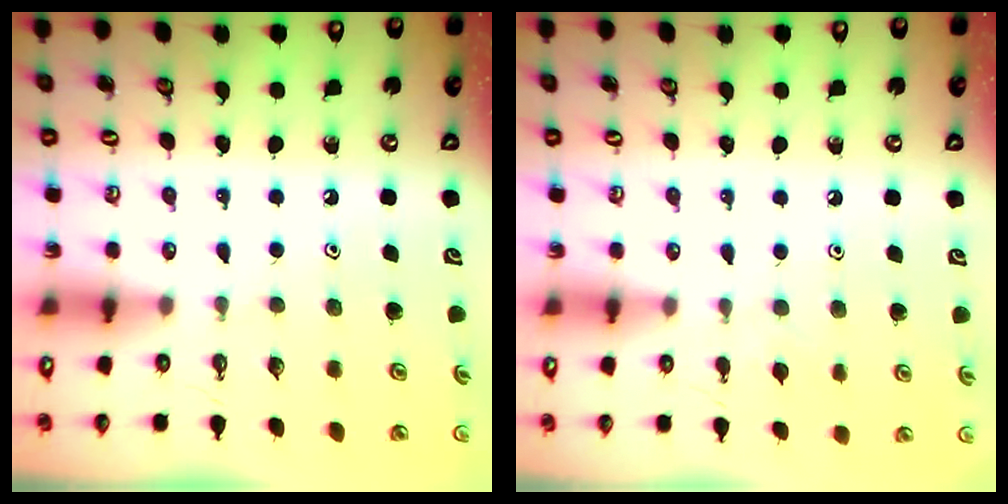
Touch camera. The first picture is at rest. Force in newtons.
{"total": 4.5, "press": 4.4, "slide": 0.7}